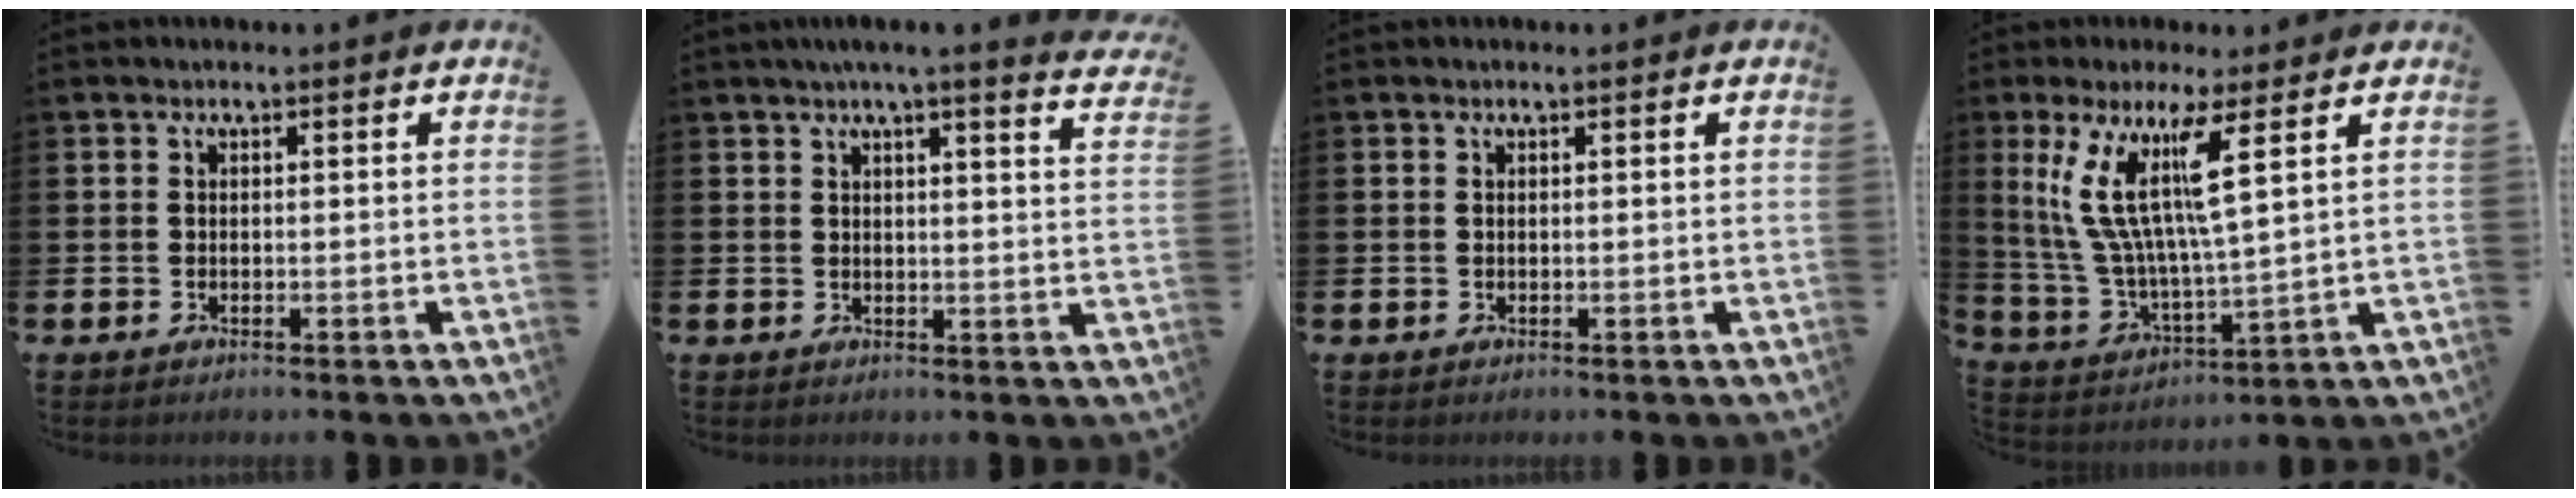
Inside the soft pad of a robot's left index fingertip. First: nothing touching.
{"total": 4.2, "force": [3.8, -0.6, 1.7], "torque": [-0.033, -0.020, 0.065]}
{"total": 0.0}
{"total": 11.2, "force": [6.9, 1.3, 8.8], "torque": [-0.189, -0.027, 0.117]}